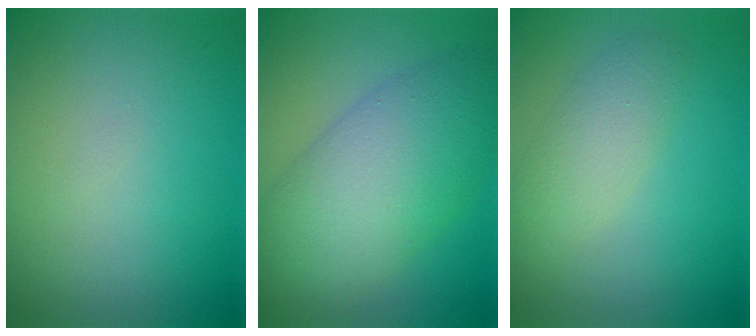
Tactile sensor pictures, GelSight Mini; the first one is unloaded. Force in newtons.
{"total": 9.3, "press": 9.3, "slide": 0.3}
{"total": 2.8, "press": 2.8, "slide": 0.1}